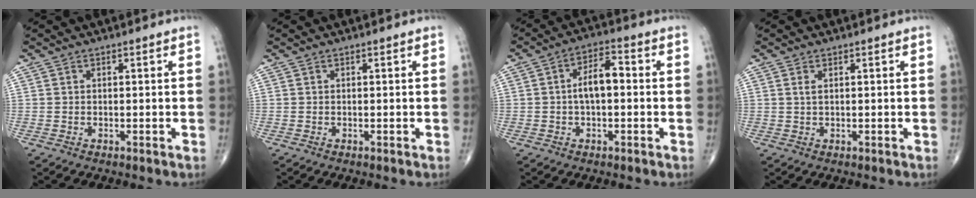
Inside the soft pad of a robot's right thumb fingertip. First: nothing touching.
{"total": 0.0}
{"total": 6.7, "force": [-0.1, 3.3, 5.8], "torque": [-0.099, 0.026, -0.010]}
{"total": 1.5, "force": [0.5, 0.7, 1.3], "torque": [-0.027, 0.003, 0.013]}